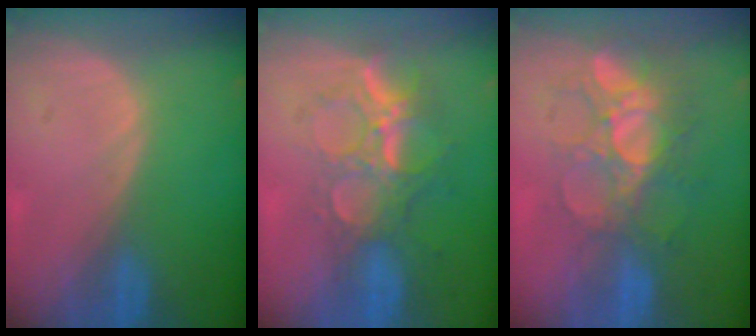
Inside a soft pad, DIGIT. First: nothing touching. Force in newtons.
{"total": 8.9, "press": 7.8, "slide": 4.3}
{"total": 9.8, "press": 8.6, "slide": 4.8}